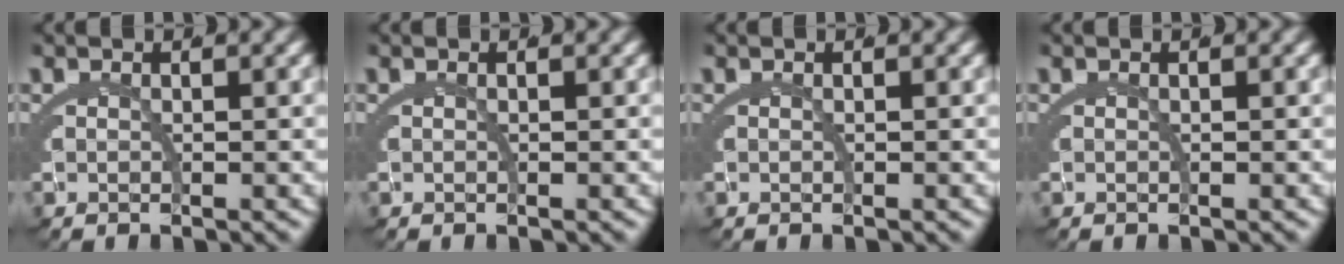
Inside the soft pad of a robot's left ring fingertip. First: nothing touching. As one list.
[{"total": 0.0}, {"total": 0.0}, {"total": 0.0}]